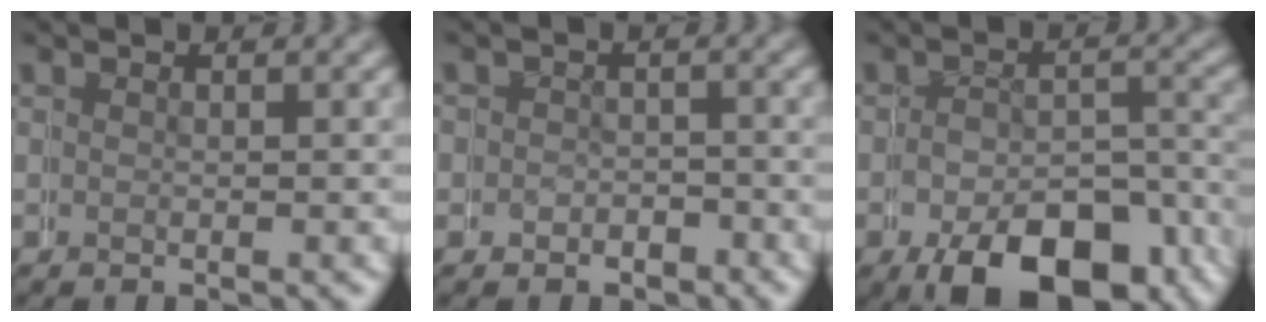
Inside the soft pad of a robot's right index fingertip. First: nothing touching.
{"total": 3.6, "force": [-1.0, 3.0, -1.8], "torque": [0.018, -0.014, -0.020]}
{"total": 9.8, "force": [-6.2, 5.2, 5.5], "torque": [-0.077, -0.025, -0.086]}